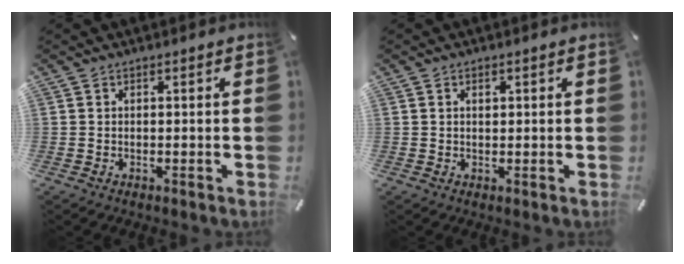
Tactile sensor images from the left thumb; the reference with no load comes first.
{"total": 1.3, "force": [0.4, 0.8, 0.9], "torque": [-0.012, 0.000, 0.006]}